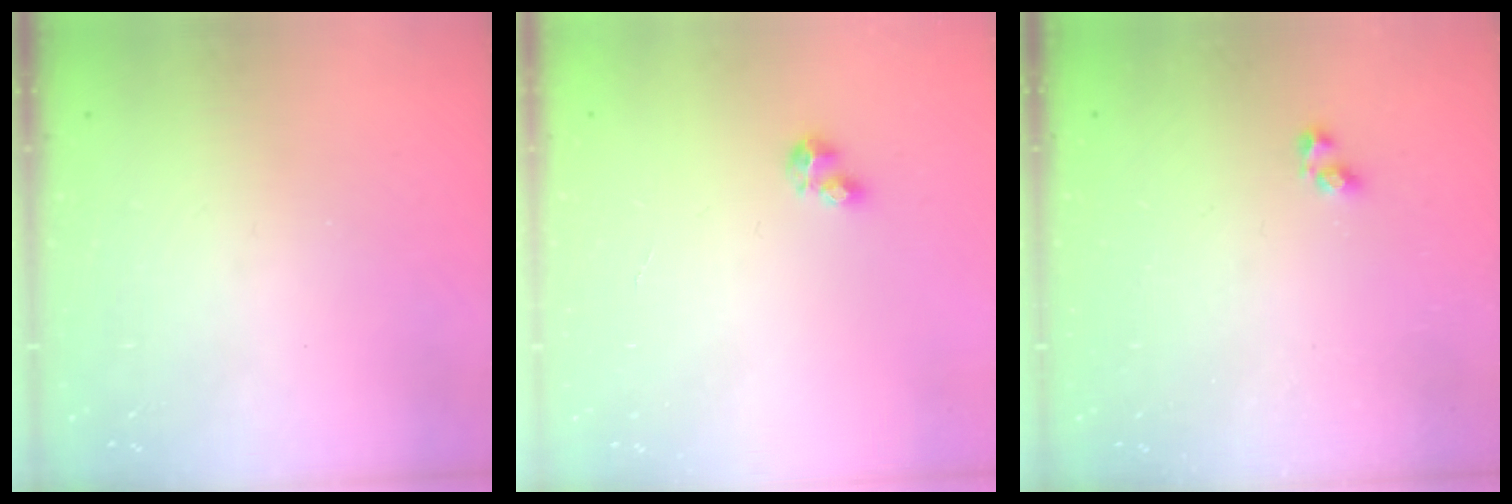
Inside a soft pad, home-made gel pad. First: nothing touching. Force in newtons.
{"total": 3.6, "press": 3.6, "slide": 0.5}
{"total": 2.9, "press": 2.9, "slide": 0.6}